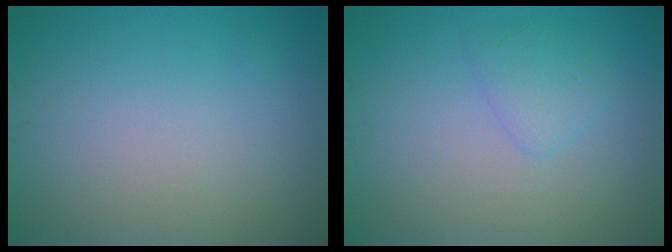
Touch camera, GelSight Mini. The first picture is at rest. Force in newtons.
{"total": 1.6, "press": 1.6, "slide": 0.1}